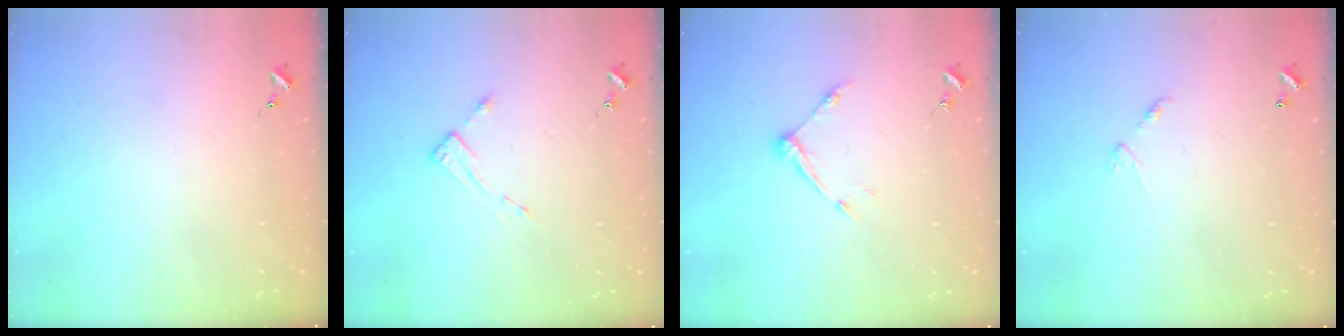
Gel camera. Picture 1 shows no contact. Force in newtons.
{"total": 2.6, "press": 2.6, "slide": 0.3}
{"total": 8.4, "press": 8.4, "slide": 0.5}
{"total": 5.8, "press": 5.8, "slide": 0.4}